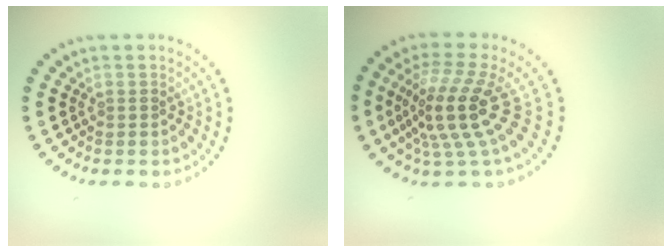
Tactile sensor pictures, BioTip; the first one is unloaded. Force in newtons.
{"total": 4.9, "press": 3.6, "slide": 3.4}